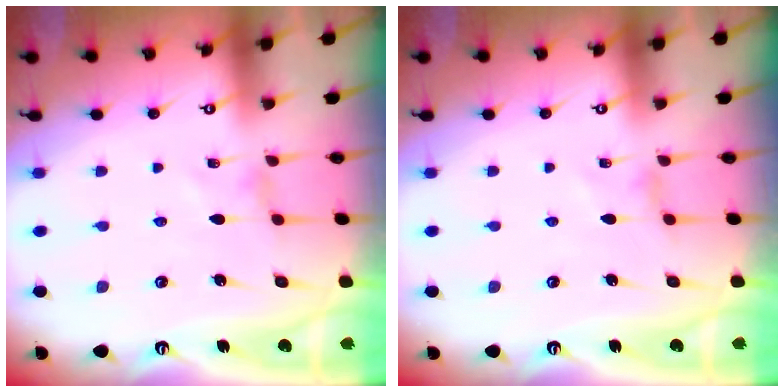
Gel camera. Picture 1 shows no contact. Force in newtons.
{"total": 0.8, "press": 0.8, "slide": 0.3}